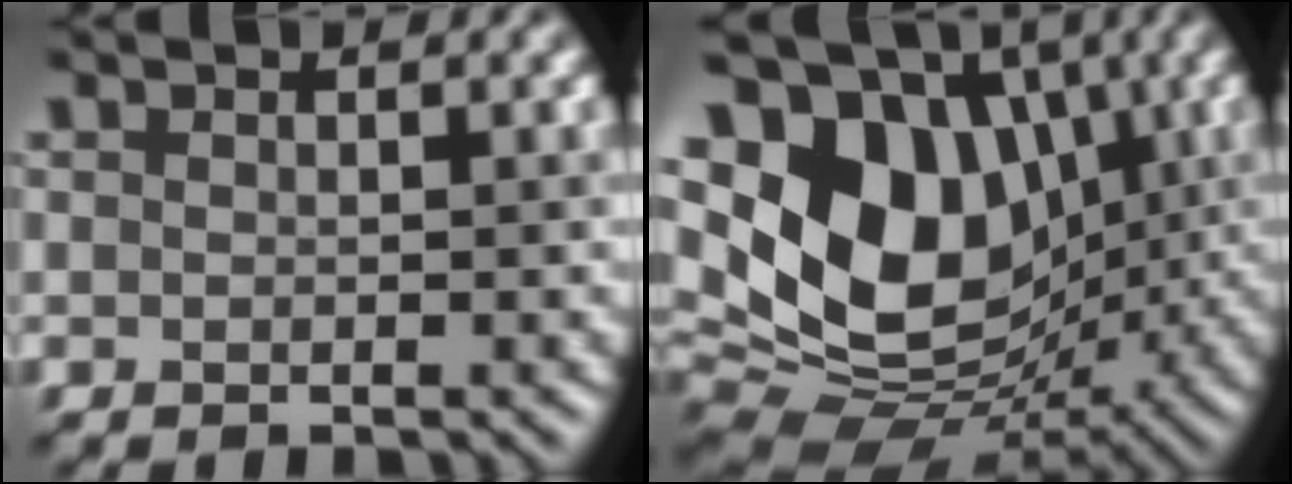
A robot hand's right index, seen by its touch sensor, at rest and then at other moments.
{"total": 15.4, "force": [2.3, 11.0, 10.5], "torque": [-0.200, -0.003, 0.041]}